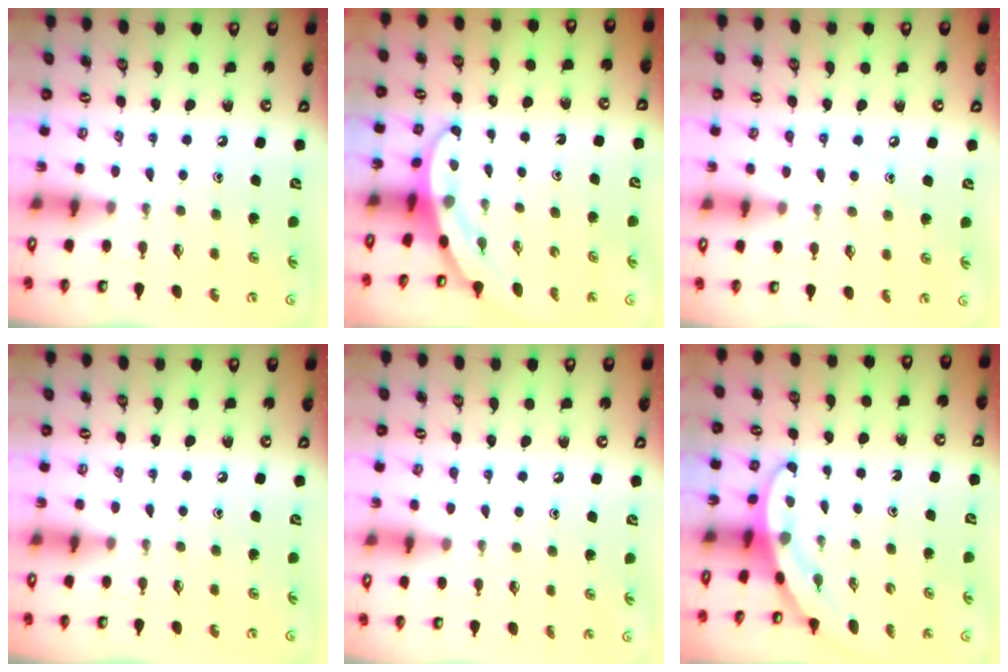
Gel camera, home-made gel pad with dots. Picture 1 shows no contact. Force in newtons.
{"total": 3.2, "press": 3.2, "slide": 0.2}
{"total": 5.4, "press": 5.4, "slide": 0.7}
{"total": 0.0}
{"total": 4.9, "press": 4.9, "slide": 0.5}
{"total": 3.1, "press": 3.1, "slide": 0.1}